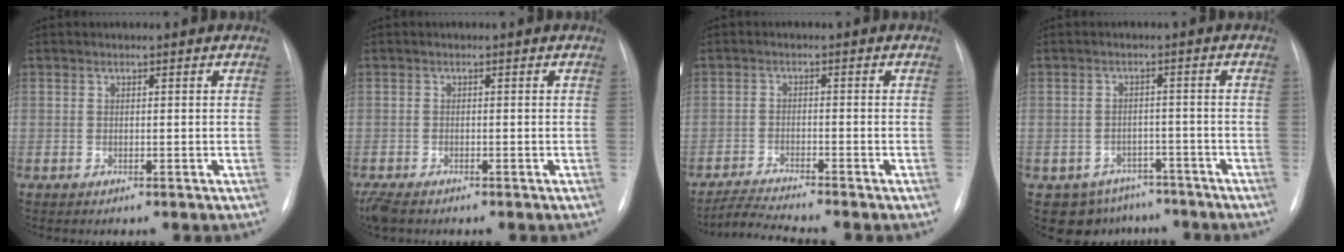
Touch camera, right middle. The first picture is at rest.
{"total": 4.0, "force": [-3.0, 1.6, 2.1], "torque": [-0.045, -0.011, -0.052]}
{"total": 4.9, "force": [-4.6, -1.3, 1.2], "torque": [-0.030, -0.021, -0.083]}
{"total": 7.1, "force": [-5.3, 4.6, 0.6], "torque": [0.004, 0.019, -0.068]}